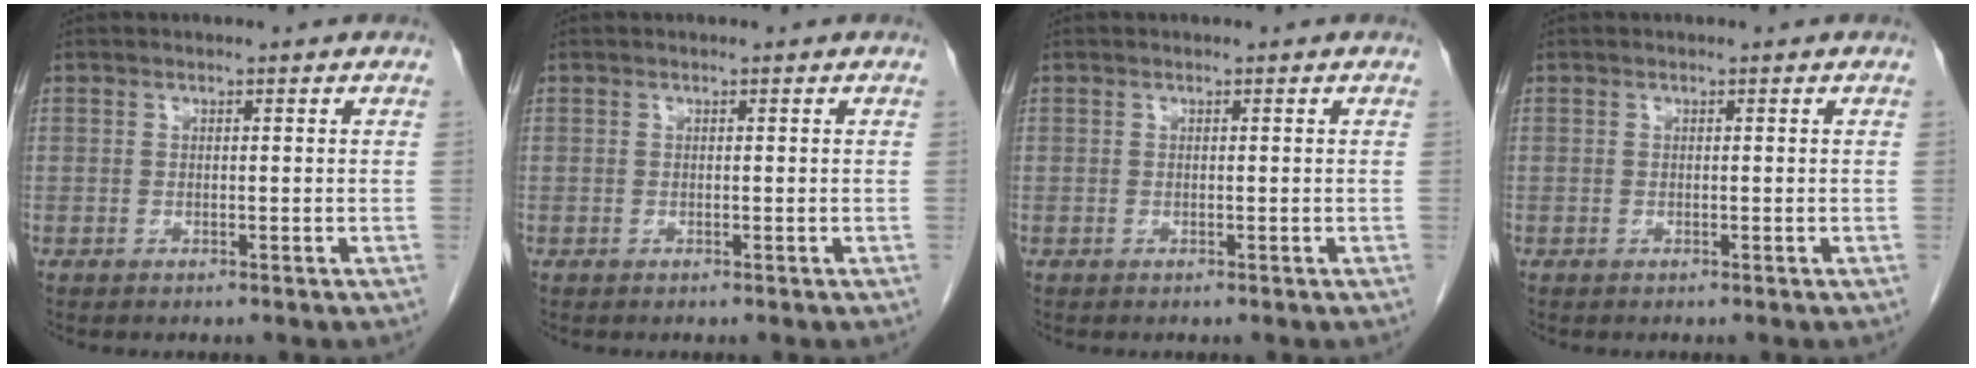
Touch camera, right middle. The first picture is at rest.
{"total": 0.0}
{"total": 0.0}
{"total": 0.0}